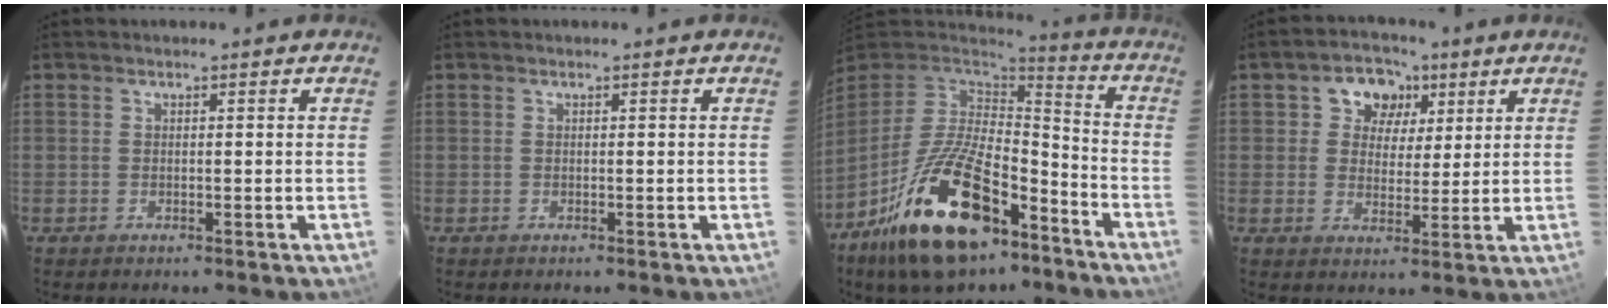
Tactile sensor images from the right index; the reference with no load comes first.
{"total": 0.0}
{"total": 23.7, "force": [-13.4, 10.9, 16.3], "torque": [-0.321, -0.012, -0.221]}
{"total": 7.6, "force": [3.0, 6.4, 2.8], "torque": [-0.050, 0.010, 0.044]}